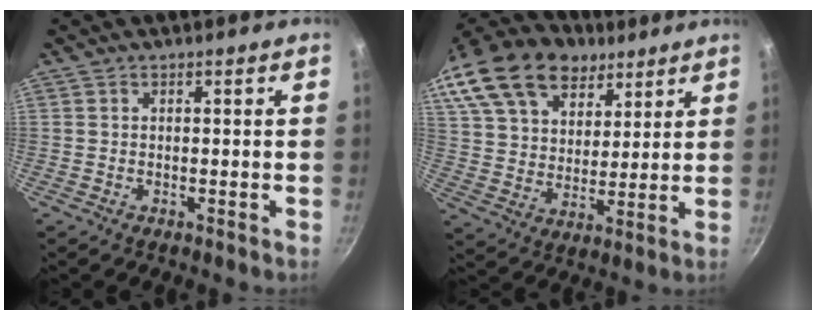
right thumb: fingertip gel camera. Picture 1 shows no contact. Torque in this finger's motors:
{"motor_torque": [-1.32, 2.22, 0.72, -0.45, 0.15]}